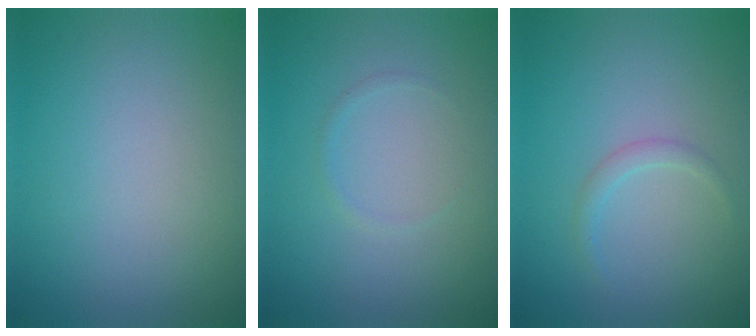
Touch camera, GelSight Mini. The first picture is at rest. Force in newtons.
{"total": 0.5, "press": 0.5, "slide": 0.0}
{"total": 1.1, "press": 1.1, "slide": 0.1}